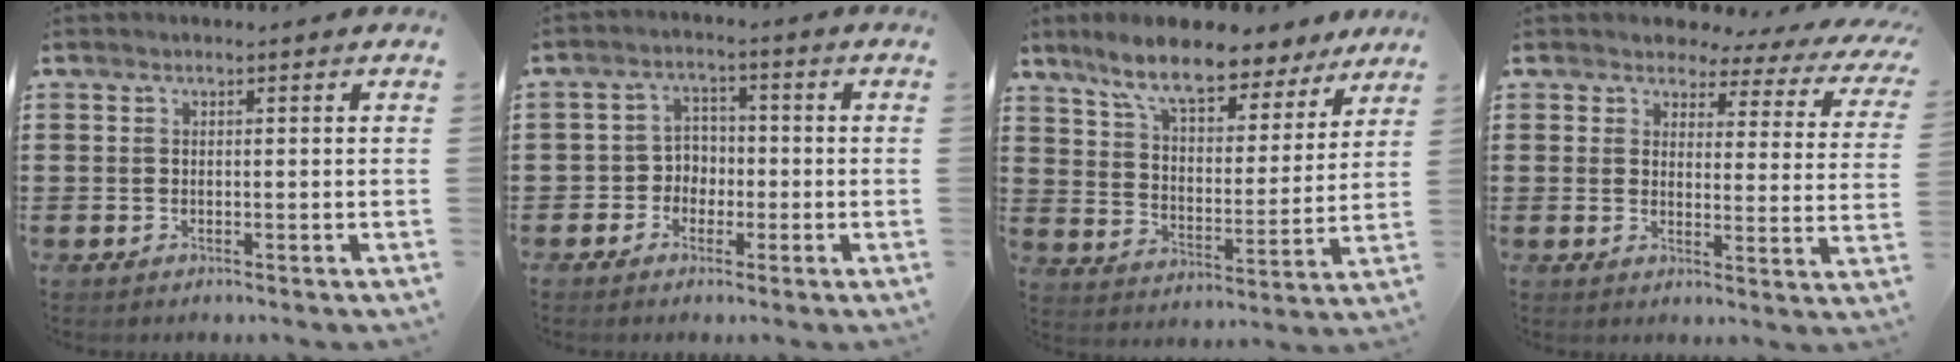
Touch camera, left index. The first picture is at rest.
{"total": 3.8, "force": [-1.7, 3.3, 0.9], "torque": [-0.030, 0.009, -0.038]}
{"total": 9.8, "force": [8.0, 2.1, 5.1], "torque": [-0.121, -0.035, 0.138]}
{"total": 3.4, "force": [2.8, 1.4, 1.3], "torque": [-0.043, -0.014, 0.044]}